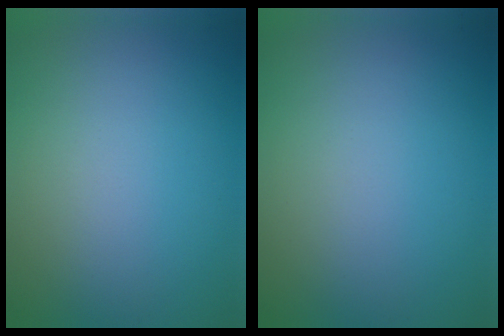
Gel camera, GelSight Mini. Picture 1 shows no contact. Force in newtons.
{"total": 0.0}